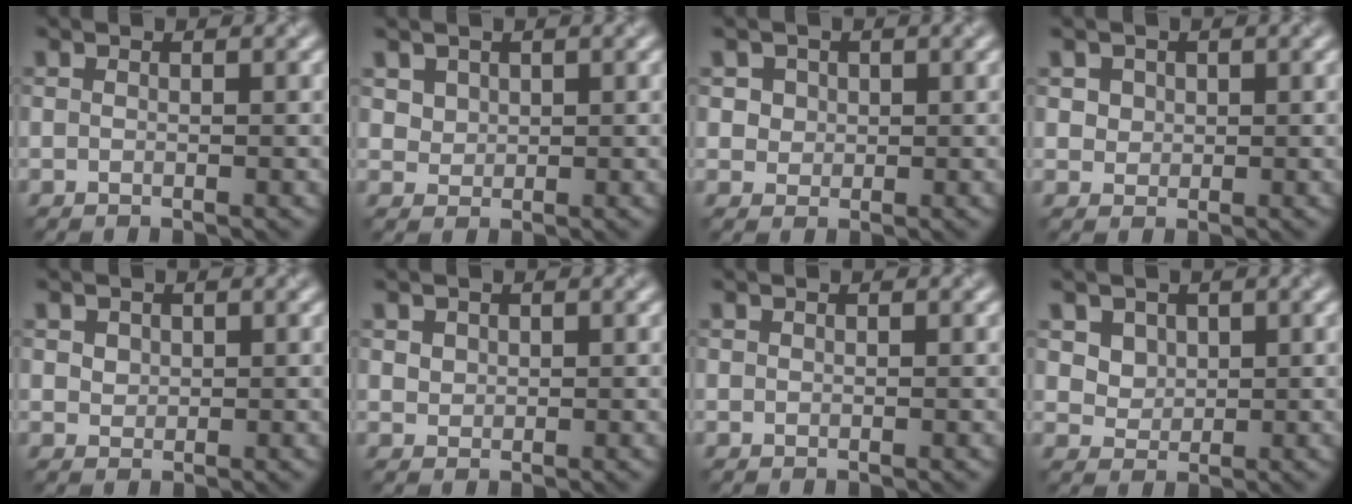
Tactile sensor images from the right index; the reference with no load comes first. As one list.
[{"total": 2.6, "force": [1.6, 1.8, 1.0], "torque": [-0.034, -0.001, 0.044]}, {"total": 2.7, "force": [1.3, 2.2, 1.0], "torque": [-0.023, 0.005, 0.030]}, {"total": 2.4, "force": [1.1, 1.8, 0.9], "torque": [-0.024, 0.004, 0.030]}, {"total": 1.3, "force": [0.7, 1.1, 0.4], "torque": [-0.007, -0.002, 0.017]}, {"total": 1.2, "force": [0.7, 1.0, 0.3], "torque": [-0.006, -0.005, 0.019]}, {"total": 0.0}, {"total": 3.2, "force": [1.6, 2.4, 1.3], "torque": [-0.042, -0.007, 0.052]}]